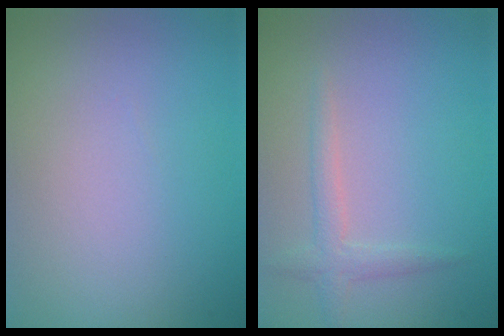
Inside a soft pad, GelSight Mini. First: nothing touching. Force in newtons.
{"total": 1.7, "press": 1.7, "slide": 0.1}